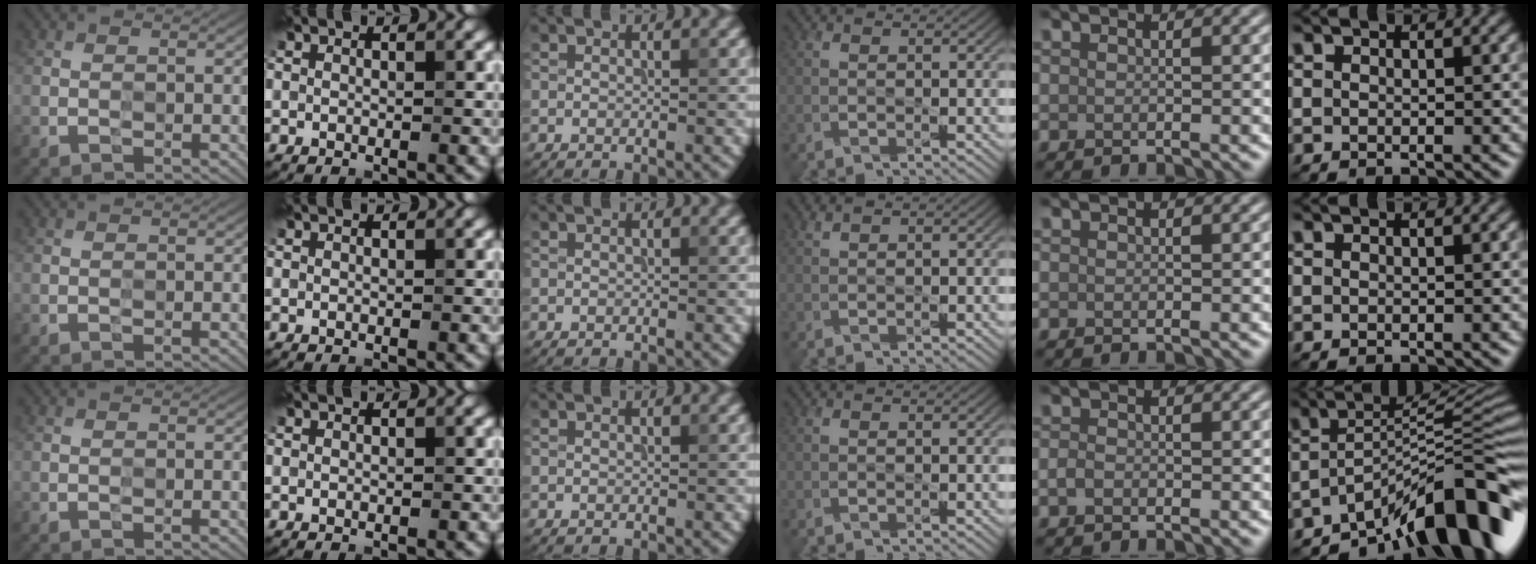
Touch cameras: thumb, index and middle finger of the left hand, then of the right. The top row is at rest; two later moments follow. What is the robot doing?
{"motion": "press", "object": "grip strengthener"}